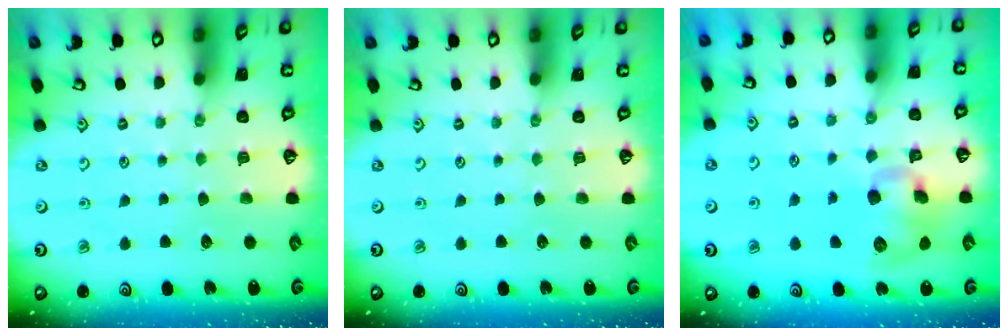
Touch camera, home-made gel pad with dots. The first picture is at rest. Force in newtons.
{"total": 0.0}
{"total": 9.9, "press": 9.8, "slide": 1.9}